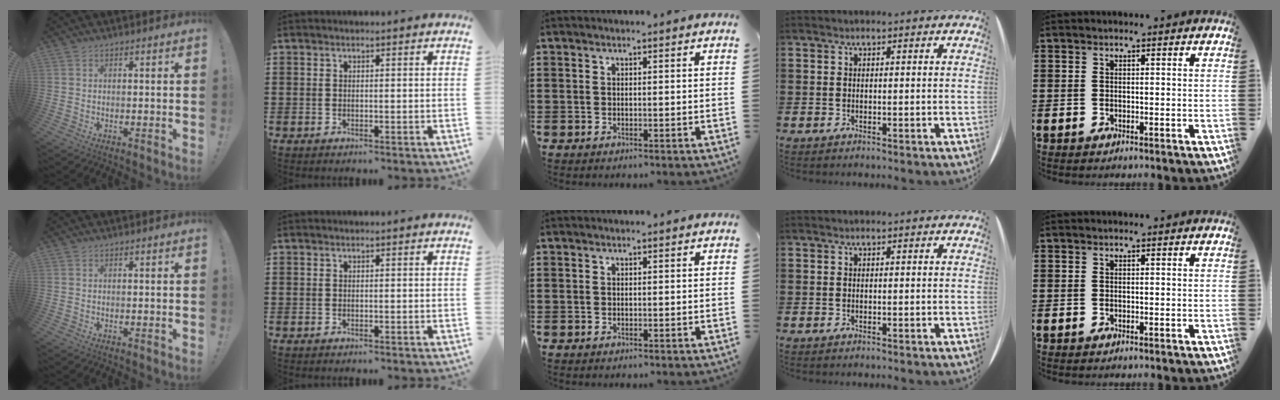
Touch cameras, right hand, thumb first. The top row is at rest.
{}